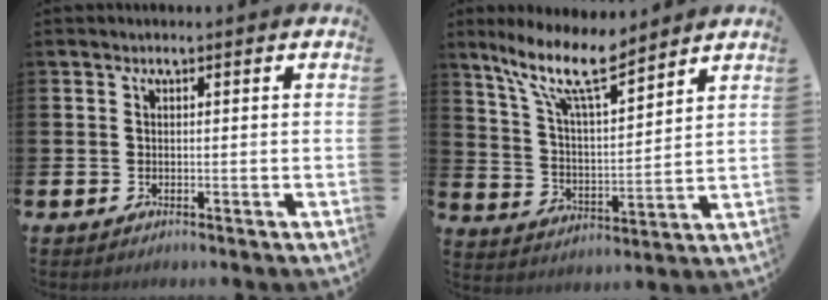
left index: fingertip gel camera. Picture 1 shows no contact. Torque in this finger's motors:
{"motor_torque": [1.20, -0.94, 0.75, 0.21]}